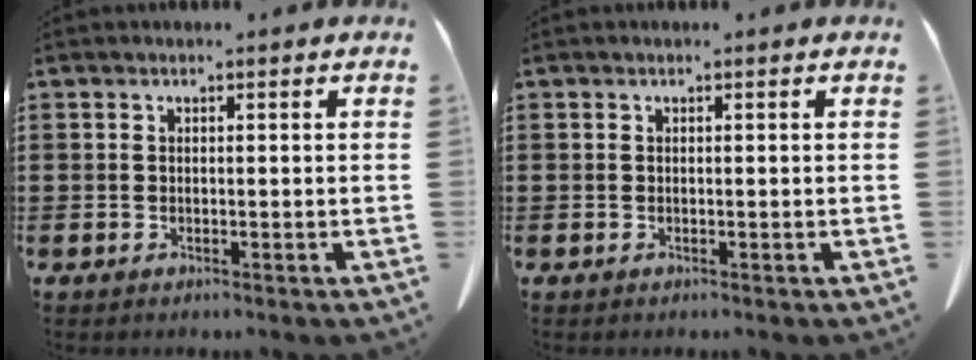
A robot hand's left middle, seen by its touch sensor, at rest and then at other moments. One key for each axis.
{"total": 0.0}